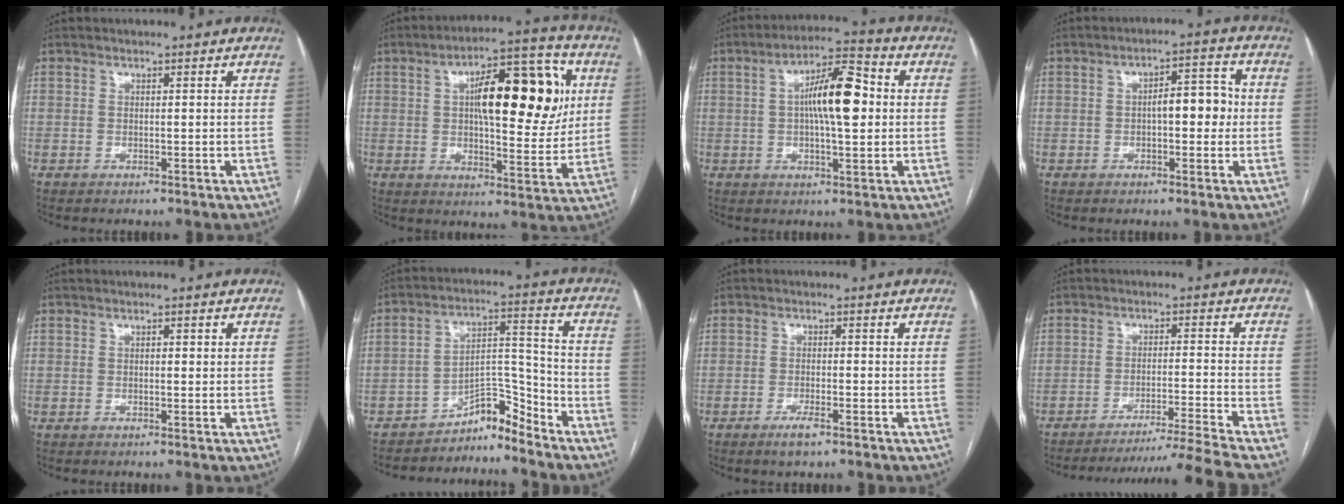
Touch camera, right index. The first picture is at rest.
{"total": 17.5, "force": [4.2, 5.4, 16.1], "torque": [-0.236, 0.032, 0.062]}
{"total": 10.9, "force": [1.1, 2.6, 10.5], "torque": [-0.183, 0.024, 0.014]}
{"total": 5.9, "force": [-0.2, 2.2, 5.5], "torque": [-0.073, 0.022, -0.005]}
{"total": 0.8, "force": [0.2, 0.3, 0.7], "torque": [-0.012, 0.001, 0.002]}
{"total": 6.0, "force": [-5.9, 1.0, 0.8], "torque": [0.002, 0.046, -0.098]}
{"total": 2.8, "force": [-1.8, 0.4, 2.1], "torque": [-0.040, -0.003, -0.033]}
{"total": 13.4, "force": [-12.0, -5.0, 3.2], "torque": [-0.030, -0.022, -0.183]}